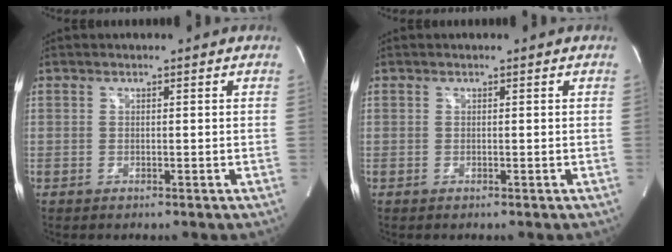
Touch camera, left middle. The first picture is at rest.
{"total": 0.0}